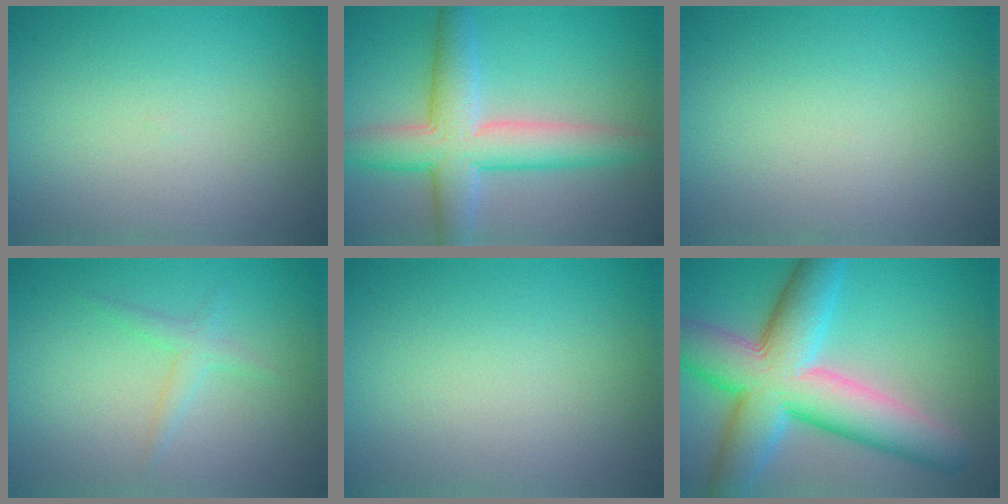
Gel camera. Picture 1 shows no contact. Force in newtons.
{"total": 7.1, "press": 7.1, "slide": 0.1}
{"total": 0.0}
{"total": 1.4, "press": 1.4, "slide": 0.0}
{"total": 0.0}
{"total": 11.6, "press": 11.6, "slide": 0.5}